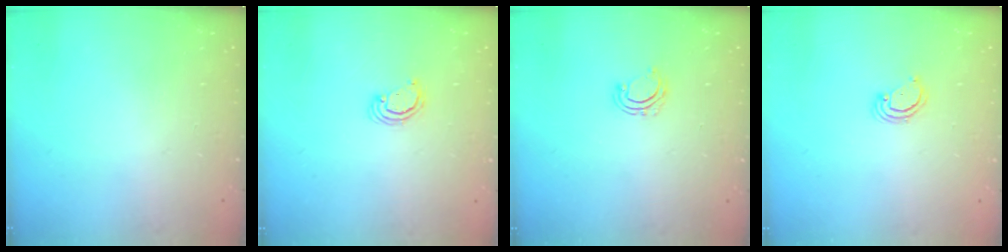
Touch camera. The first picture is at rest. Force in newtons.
{"total": 2.3, "press": 2.3, "slide": 0.2}
{"total": 6.0, "press": 5.8, "slide": 1.6}
{"total": 2.6, "press": 2.6, "slide": 0.2}